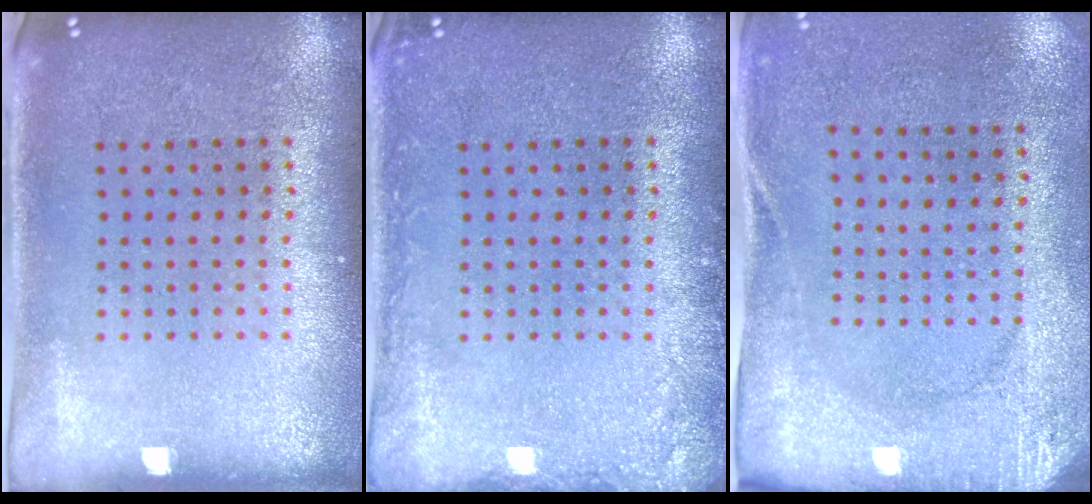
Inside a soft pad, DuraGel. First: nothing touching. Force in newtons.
{"total": 1.6, "press": 1.6, "slide": 0.3}
{"total": 2.7, "press": 2.1, "slide": 1.7}